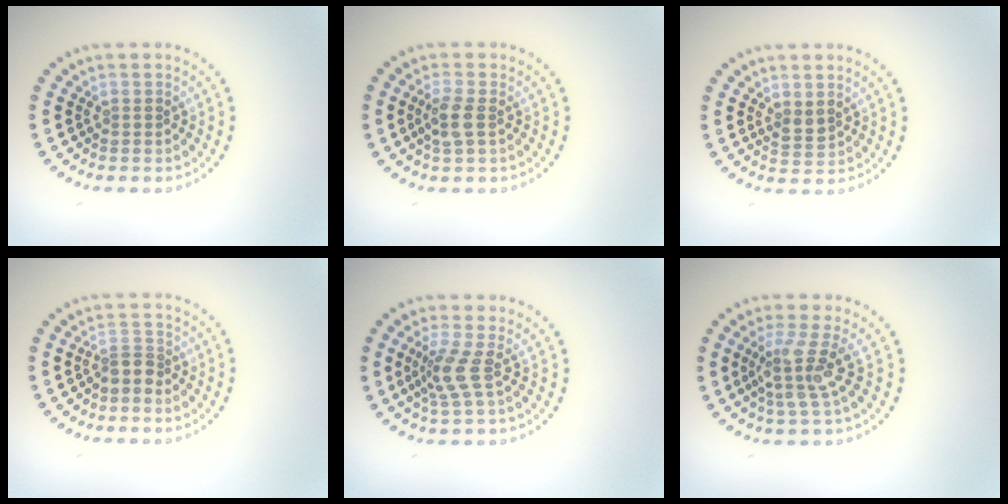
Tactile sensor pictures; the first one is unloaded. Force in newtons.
{"total": 2.1, "press": 2.0, "slide": 0.7}
{"total": 1.3, "press": 1.1, "slide": 0.5}
{"total": 1.8, "press": 1.3, "slide": 1.2}
{"total": 2.7, "press": 1.9, "slide": 1.9}
{"total": 3.4, "press": 2.5, "slide": 2.3}